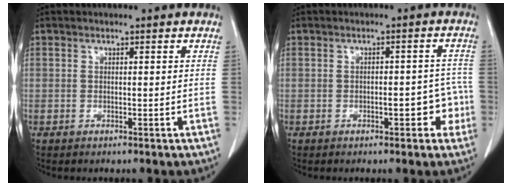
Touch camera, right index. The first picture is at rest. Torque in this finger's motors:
{"motor_torque": [0.51, -0.43, 0.20, 0.03]}